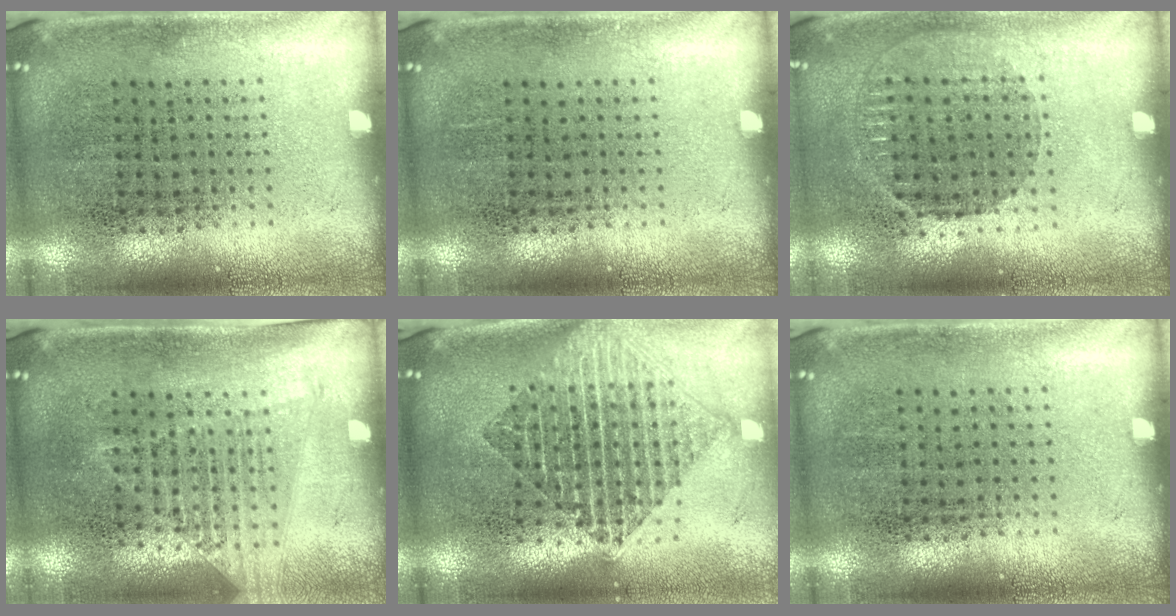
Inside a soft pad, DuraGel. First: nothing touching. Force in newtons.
{"total": 0.0}
{"total": 0.9, "press": 0.8, "slide": 0.4}
{"total": 1.4, "press": 1.2, "slide": 0.6}
{"total": 2.2, "press": 1.8, "slide": 1.3}
{"total": 0.0}